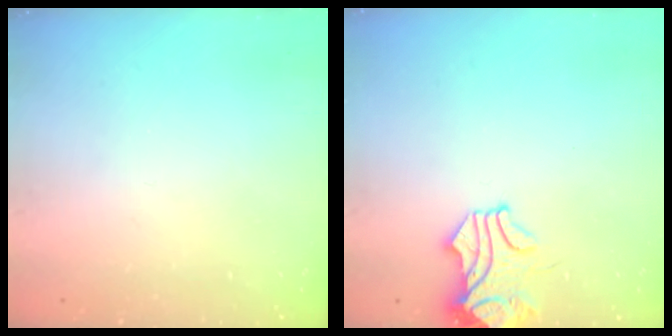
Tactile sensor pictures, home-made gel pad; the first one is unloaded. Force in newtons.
{"total": 1.7, "press": 1.5, "slide": 0.8}